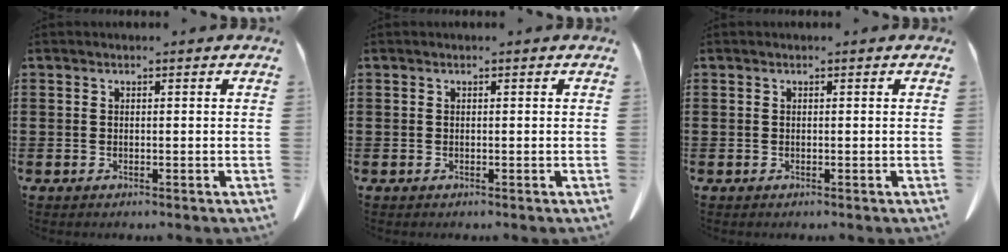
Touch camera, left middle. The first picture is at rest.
{"total": 0.0}
{"total": 0.0}